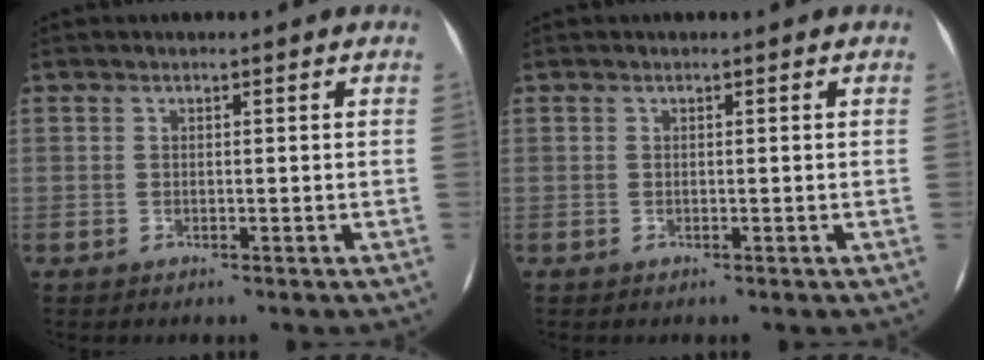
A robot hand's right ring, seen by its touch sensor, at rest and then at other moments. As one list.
[{"total": 0.0}]